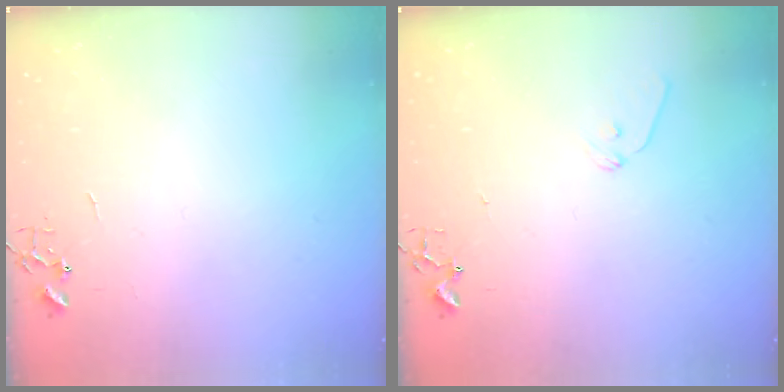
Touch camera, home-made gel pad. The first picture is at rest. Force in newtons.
{"total": 7.0, "press": 6.9, "slide": 0.8}